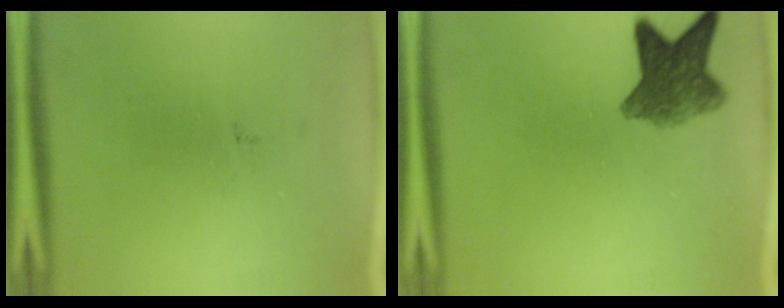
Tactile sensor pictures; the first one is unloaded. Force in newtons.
{"total": 7.4}